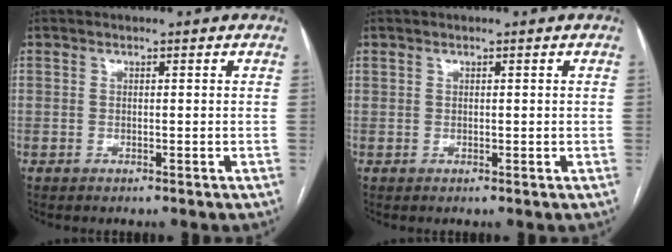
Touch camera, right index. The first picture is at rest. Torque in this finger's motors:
{"motor_torque": [-0.09, 0.22, 0.00, 0.00]}